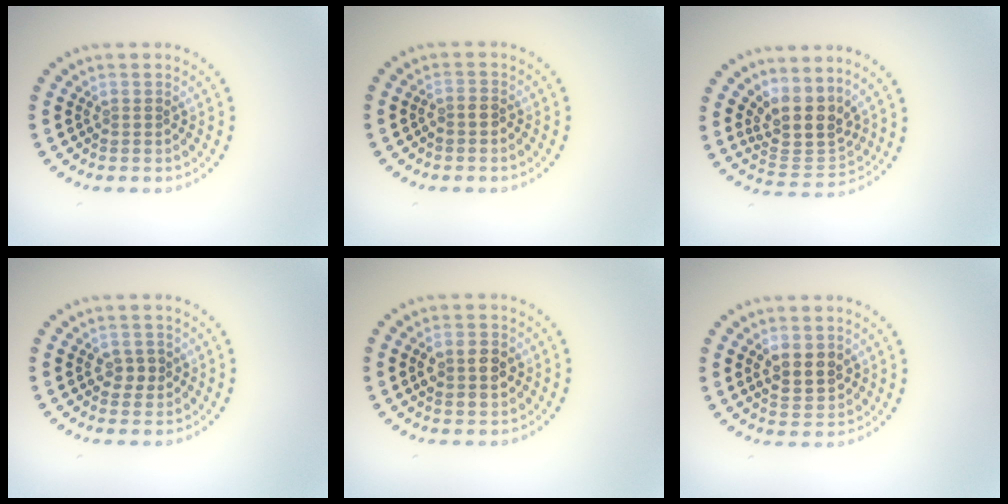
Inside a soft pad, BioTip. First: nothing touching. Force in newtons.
{"total": 0.8, "press": 0.6, "slide": 0.5}
{"total": 4.1, "press": 3.2, "slide": 2.5}
{"total": 1.9, "press": 1.8, "slide": 0.4}
{"total": 2.7, "press": 2.7, "slide": 0.1}
{"total": 3.0, "press": 2.9, "slide": 0.6}